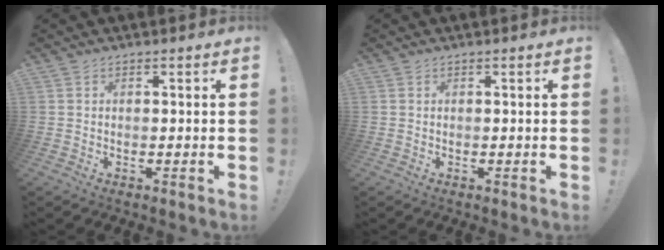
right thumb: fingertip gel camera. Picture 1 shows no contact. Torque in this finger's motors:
{"motor_torque": [-0.12, -0.16, -0.19, 0.11, -0.03]}